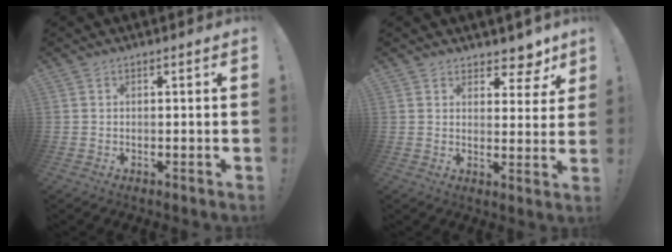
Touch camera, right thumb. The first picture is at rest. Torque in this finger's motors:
{"motor_torque": [-0.12, -0.03, -0.27, 0.23, 0.06]}